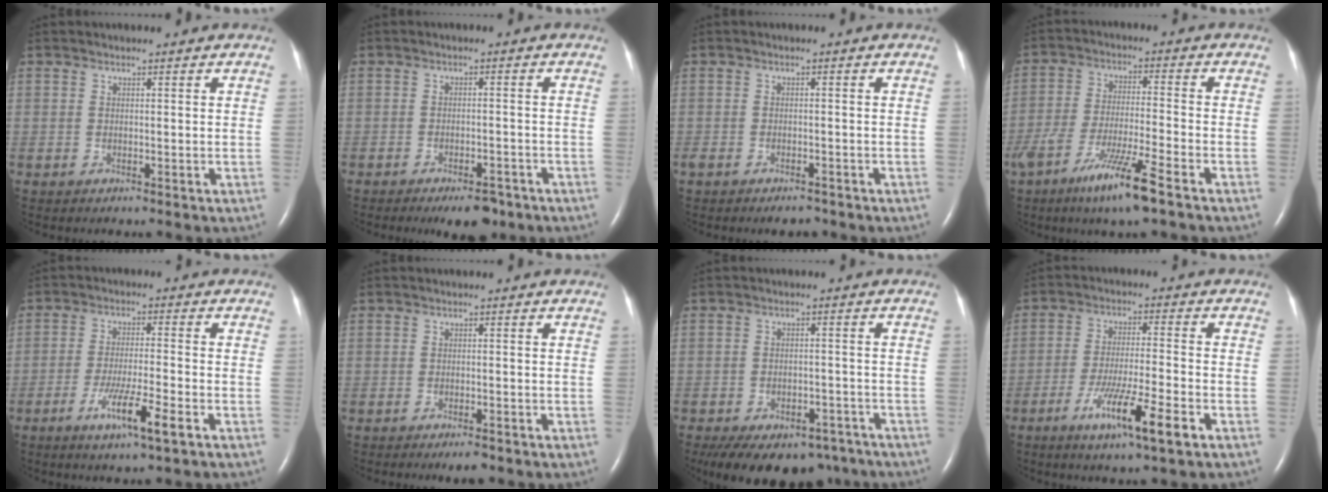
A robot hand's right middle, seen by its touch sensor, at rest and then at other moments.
{"total": 5.2, "force": [-3.9, 1.9, 3.0], "torque": [-0.040, -0.001, -0.053]}
{"total": 2.4, "force": [-1.9, 0.9, 1.2], "torque": [-0.022, -0.002, -0.024]}
{"total": 10.6, "force": [-6.7, 0.1, 8.2], "torque": [-0.165, -0.026, -0.122]}
{"total": 7.5, "force": [-3.8, 0.1, 6.5], "torque": [-0.120, -0.013, -0.067]}
{"total": 2.4, "force": [-1.8, 0.5, 1.5], "torque": [-0.024, -0.003, -0.023]}
{"total": 16.9, "force": [-12.0, 9.1, 7.7], "torque": [-0.158, -0.004, -0.154]}
{"total": 10.0, "force": [-5.2, 0.1, 8.6], "torque": [-0.156, -0.021, -0.090]}